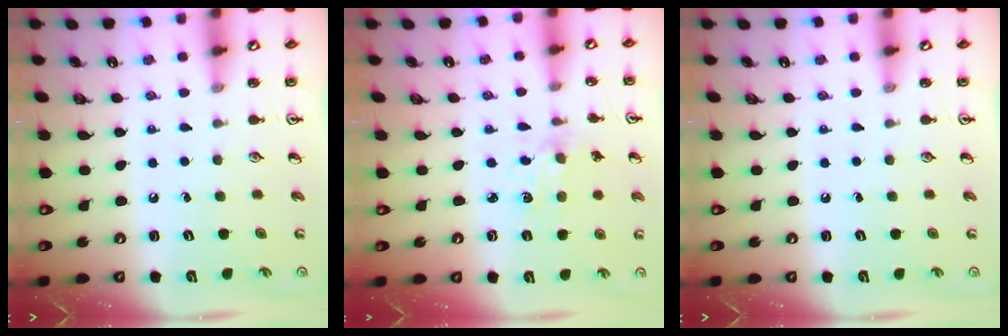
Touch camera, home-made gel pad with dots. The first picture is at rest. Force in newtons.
{"total": 2.4, "press": 2.3, "slide": 0.4}
{"total": 0.0}